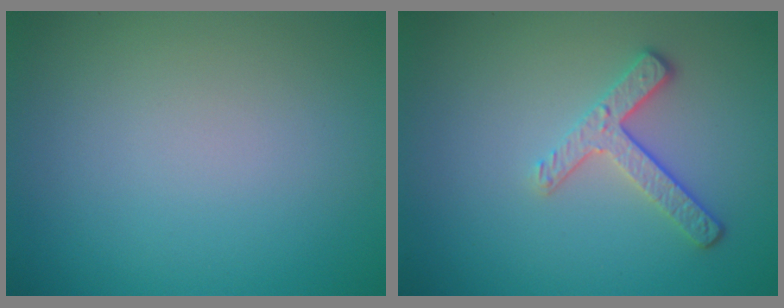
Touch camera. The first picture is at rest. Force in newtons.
{"total": 2.7, "press": 2.3, "slide": 1.5}